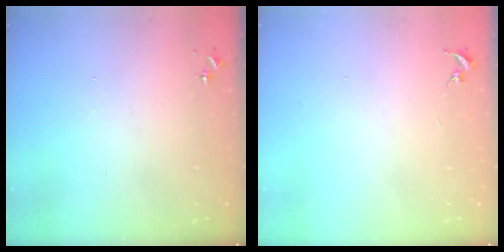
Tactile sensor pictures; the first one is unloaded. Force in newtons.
{"total": 0.0}